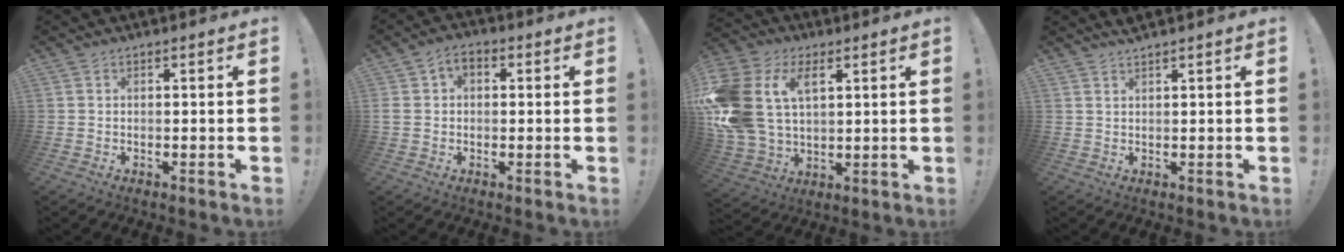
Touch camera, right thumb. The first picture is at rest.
{"total": 4.7, "force": [-0.1, 3.8, 2.7], "torque": [-0.051, 0.008, -0.002]}
{"total": 20.2, "force": [6.3, 14.2, 12.8], "torque": [-0.276, -0.022, 0.116]}
{"total": 1.4, "force": [1.3, -0.2, 0.6], "torque": [-0.013, -0.003, 0.024]}